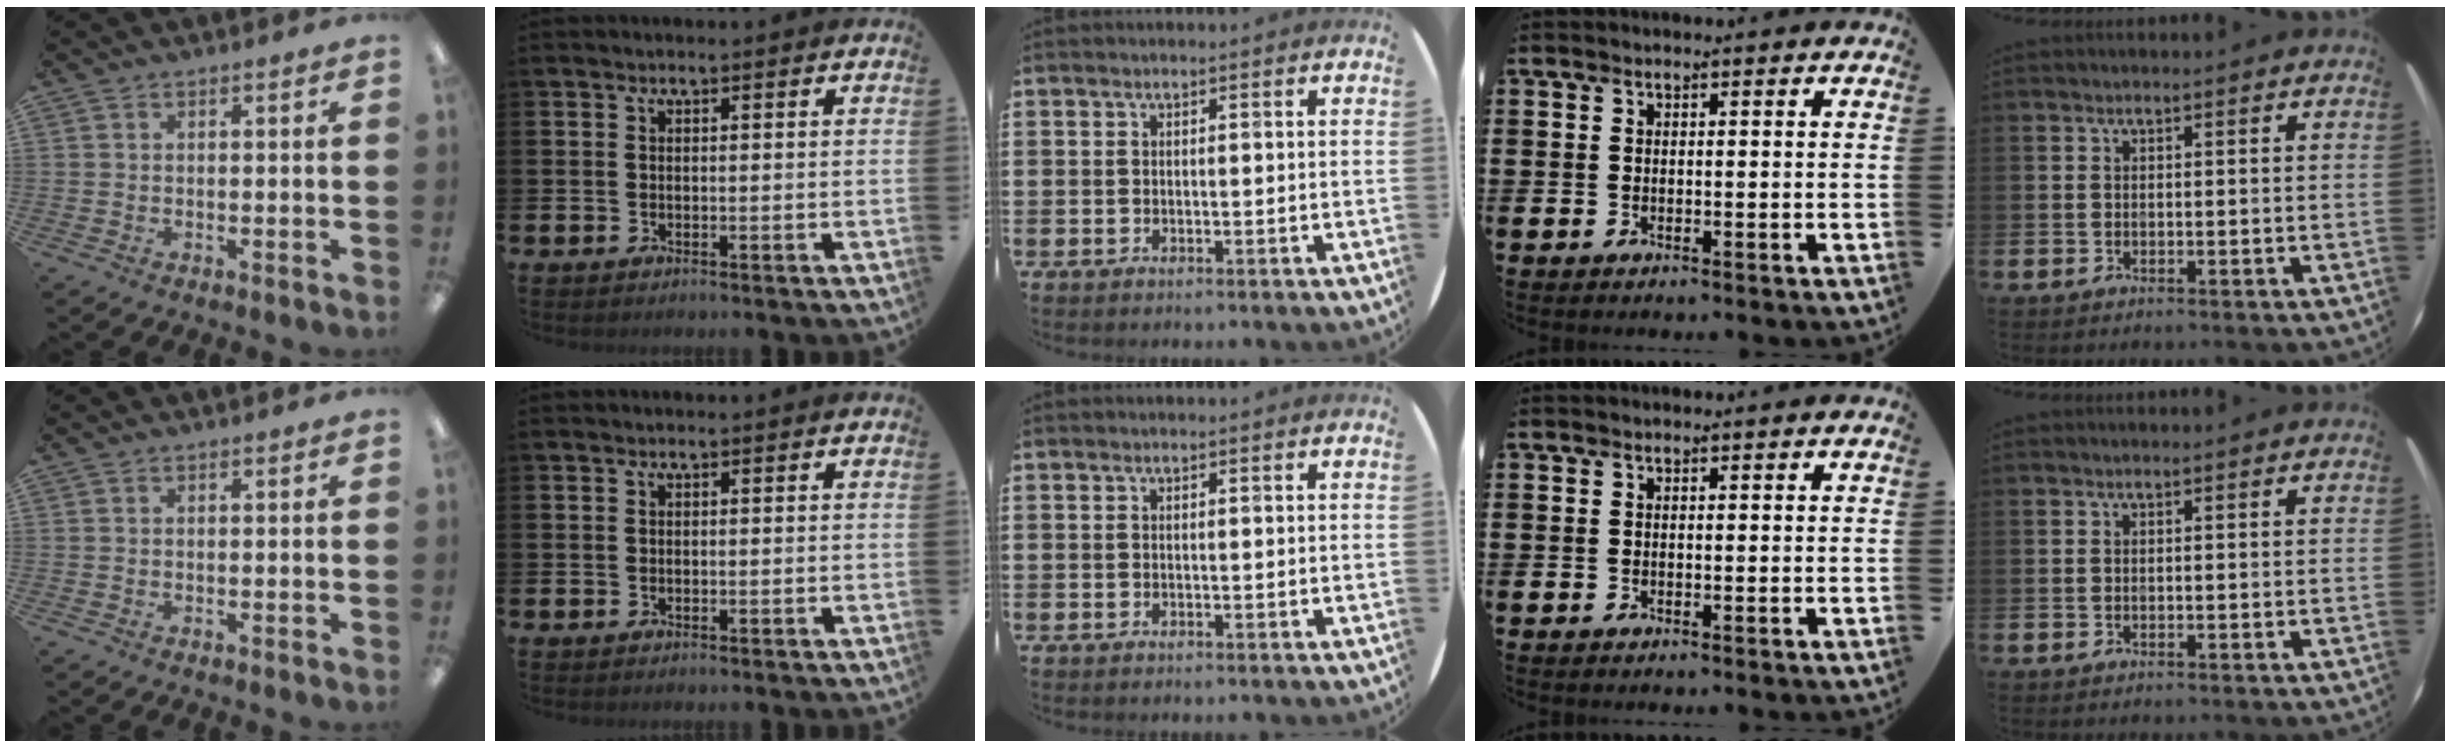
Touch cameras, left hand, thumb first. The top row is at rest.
{}